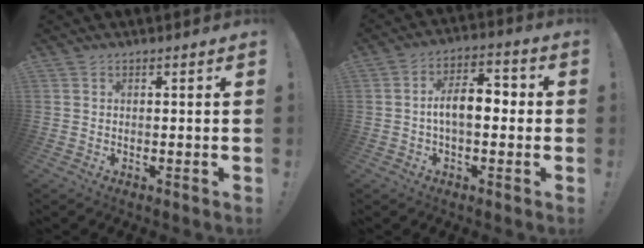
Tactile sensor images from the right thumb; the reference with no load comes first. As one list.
[{"total": 10.2, "force": [-0.6, 5.3, 8.7], "torque": [-0.124, 0.018, -0.011]}]